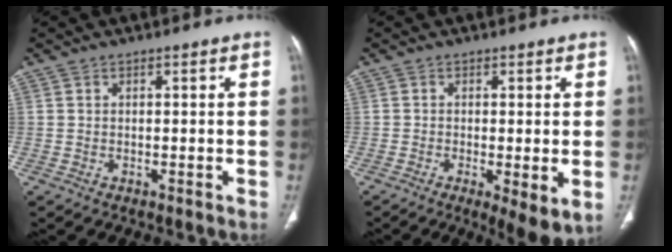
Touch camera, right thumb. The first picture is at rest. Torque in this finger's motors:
{"motor_torque": [-0.44, 0.09, -0.26, 0.08, -0.07]}